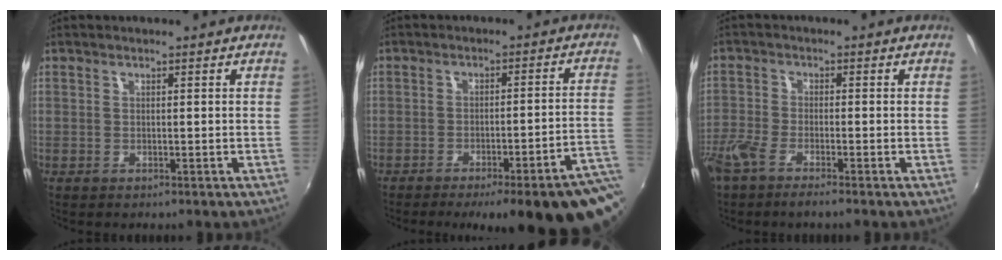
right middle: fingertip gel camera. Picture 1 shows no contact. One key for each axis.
{"total": 21.4, "fx": -16.0, "fy": 3.2, "fz": 13.9, "tx": -0.153, "ty": -0.011, "tz": -0.198}
{"total": 5.5, "fx": -4.2, "fy": 0.9, "fz": 3.4, "tx": -0.088, "ty": -0.015, "tz": -0.087}